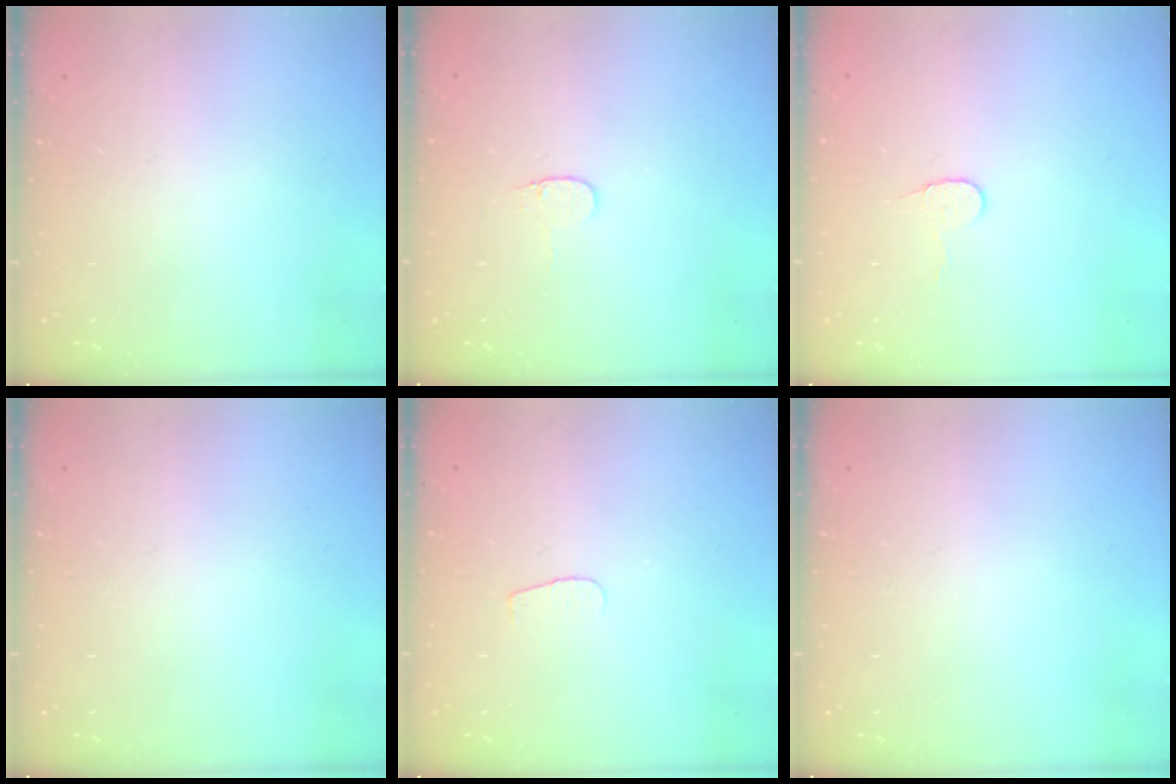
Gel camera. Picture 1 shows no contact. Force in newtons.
{"total": 3.4, "press": 3.4, "slide": 0.4}
{"total": 5.6, "press": 5.6, "slide": 0.5}
{"total": 0.0}
{"total": 3.6, "press": 3.5, "slide": 0.4}
{"total": 0.0}